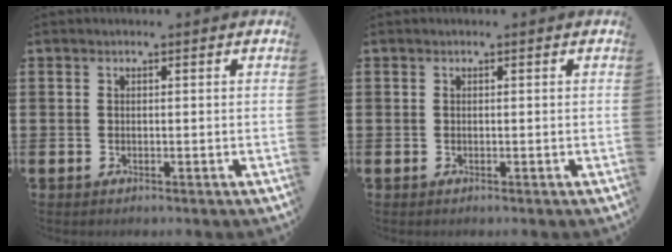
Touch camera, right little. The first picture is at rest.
{"total": 0.0}